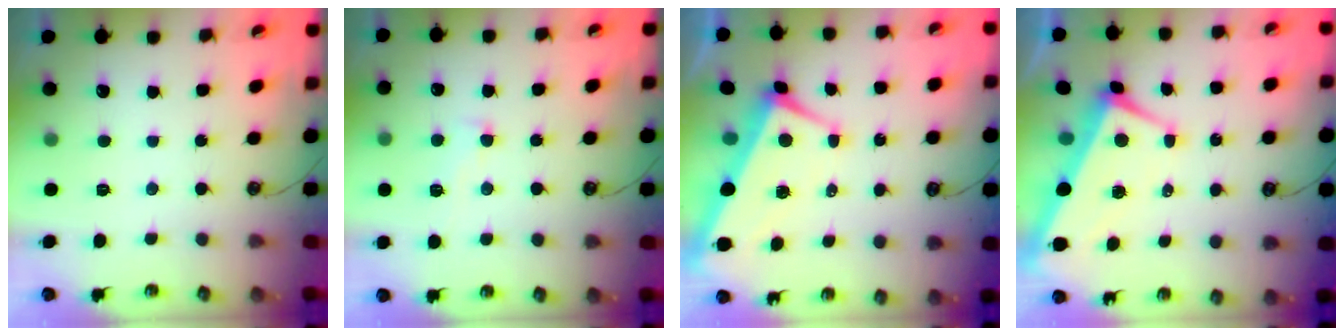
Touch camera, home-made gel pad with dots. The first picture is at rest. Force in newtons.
{"total": 2.1, "press": 2.0, "slide": 0.5}
{"total": 1.4, "press": 0.9, "slide": 1.0}
{"total": 1.4, "press": 0.9, "slide": 1.0}